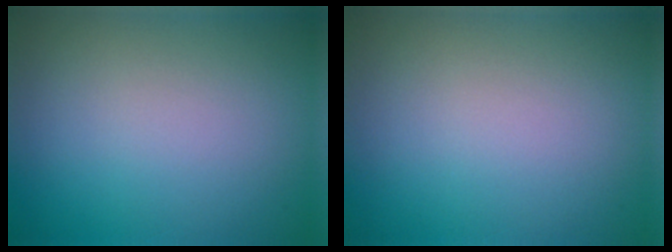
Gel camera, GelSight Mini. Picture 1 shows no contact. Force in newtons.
{"total": 0.0}